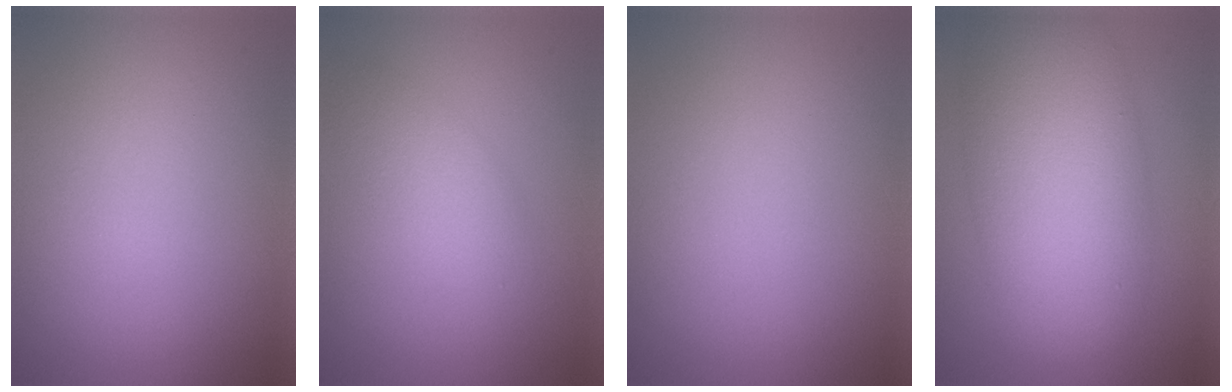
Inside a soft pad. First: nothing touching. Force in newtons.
{"total": 2.8, "press": 2.8, "slide": 0.2}
{"total": 0.0}
{"total": 10.2, "press": 10.1, "slide": 0.2}